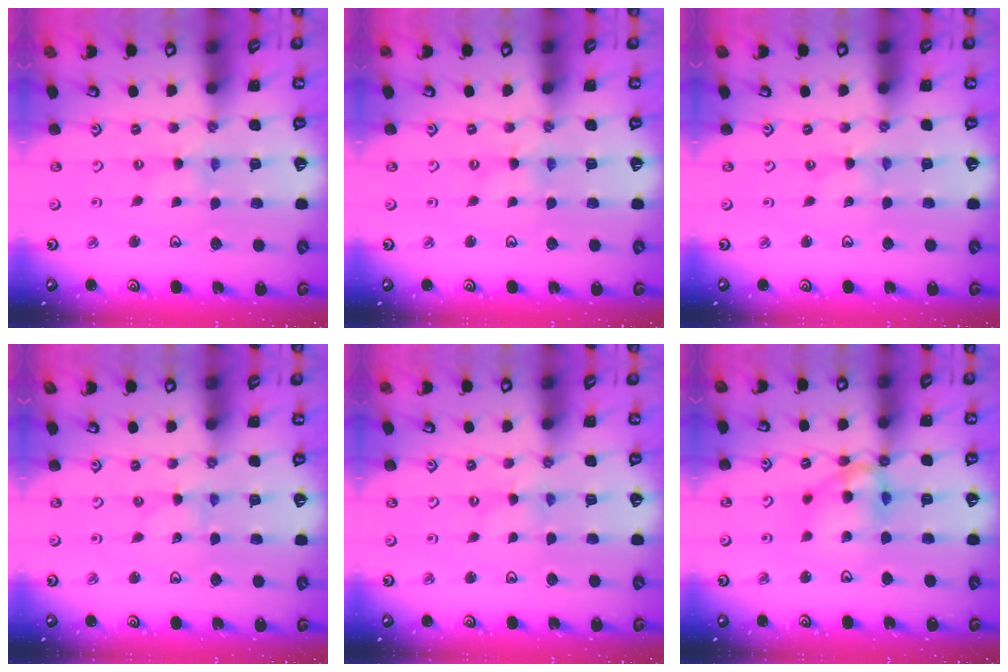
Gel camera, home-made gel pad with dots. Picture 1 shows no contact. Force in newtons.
{"total": 0.7, "press": 0.7, "slide": 0.1}
{"total": 0.0}
{"total": 0.0}
{"total": 0.0}
{"total": 12.2, "press": 12.1, "slide": 1.7}